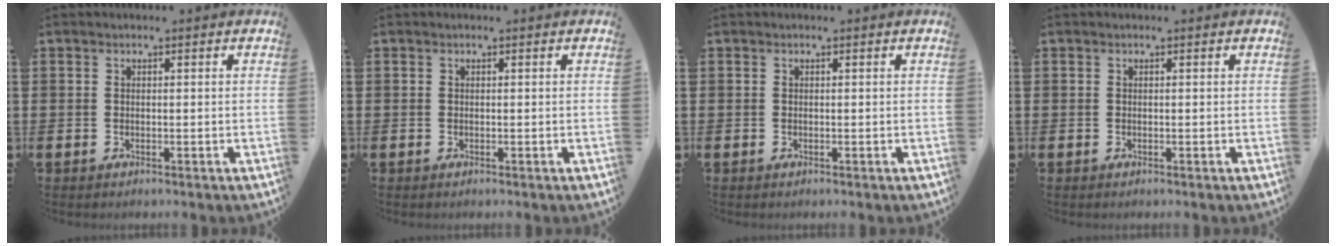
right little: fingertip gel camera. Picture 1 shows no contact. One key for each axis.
{"total": 0.0}
{"total": 0.0}
{"total": 0.0}